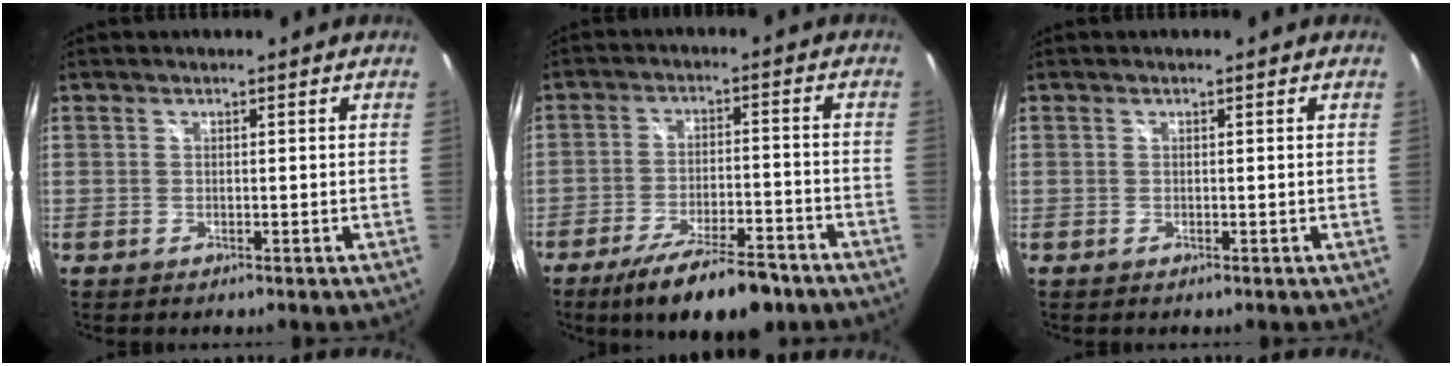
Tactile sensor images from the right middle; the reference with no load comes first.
{"total": 14.5, "force": [-10.9, 3.6, 8.8], "torque": [-0.165, -0.025, -0.169]}
{"total": 0.0}